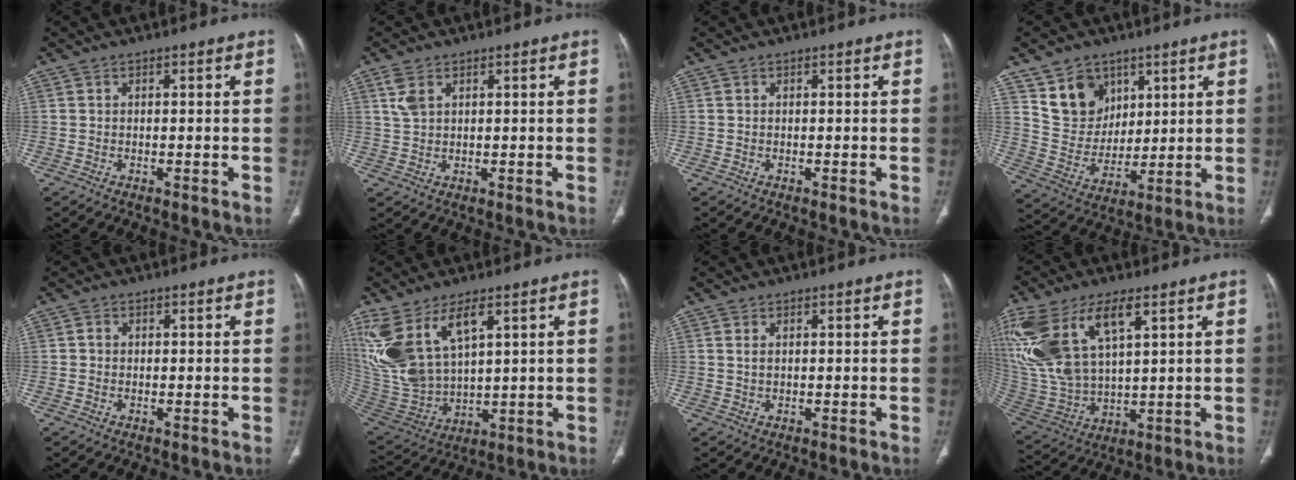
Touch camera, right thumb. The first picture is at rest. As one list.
[{"total": 3.5, "force": [1.8, 1.9, 2.3], "torque": [-0.051, 0.003, 0.046]}, {"total": 0.0}, {"total": 11.2, "force": [6.3, 8.5, 3.7], "torque": [-0.033, -0.043, 0.132]}, {"total": 0.9, "force": [0.0, 0.9, 0.3], "torque": [-0.002, 0.003, -0.001]}, {"total": 16.9, "force": [7.8, 8.3, 12.5], "torque": [-0.262, -0.031, 0.178]}, {"total": 1.2, "force": [0.5, 0.7, 0.9], "torque": [-0.021, 0.002, 0.014]}, {"total": 21.9, "force": [9.4, 10.6, 16.8], "torque": [-0.376, -0.018, 0.194]}]